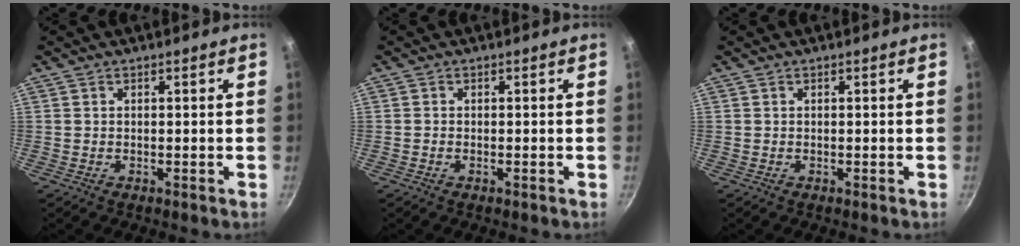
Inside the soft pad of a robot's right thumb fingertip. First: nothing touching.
{"total": 0.5, "force": [-0.3, 0.2, 0.4], "torque": [-0.009, 0.001, -0.007]}
{"total": 0.0}